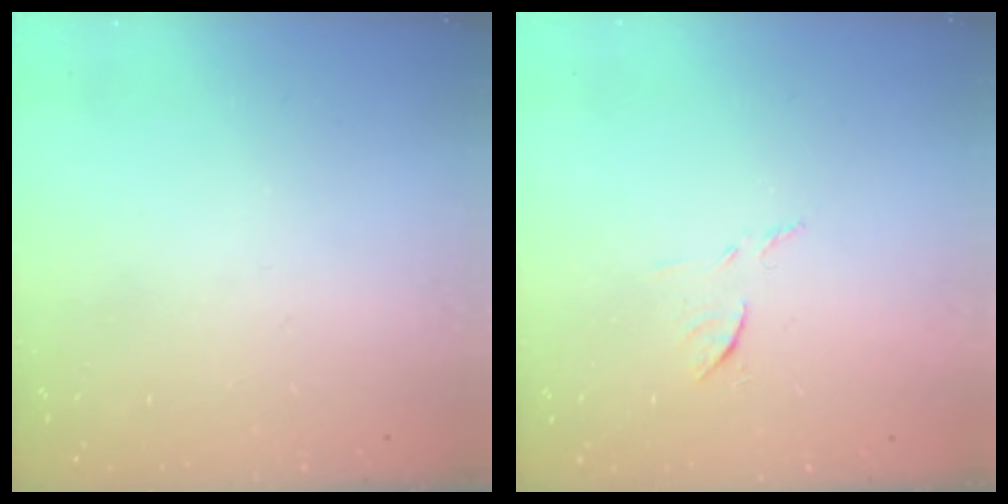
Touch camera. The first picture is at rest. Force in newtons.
{"total": 6.7, "press": 6.7, "slide": 0.3}